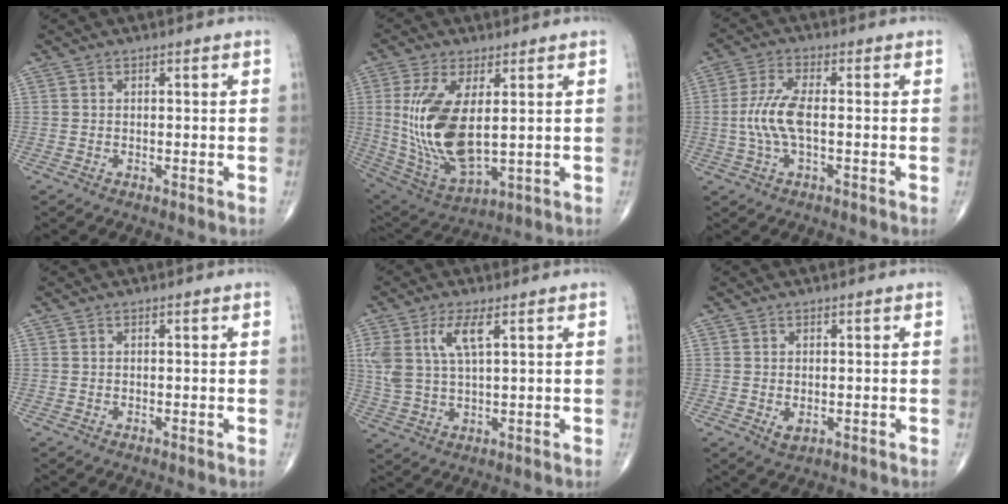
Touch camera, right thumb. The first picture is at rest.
{"total": 16.5, "force": [1.7, 7.3, 14.7], "torque": [-0.301, -0.021, 0.051]}
{"total": 7.3, "force": [-0.7, 2.6, 6.8], "torque": [-0.164, 0.011, -0.017]}
{"total": 0.0}
{"total": 7.5, "force": [3.1, 2.5, 6.4], "torque": [-0.149, -0.006, 0.068]}
{"total": 1.8, "force": [-0.2, 1.1, 1.4], "torque": [-0.020, -0.002, 0.003]}